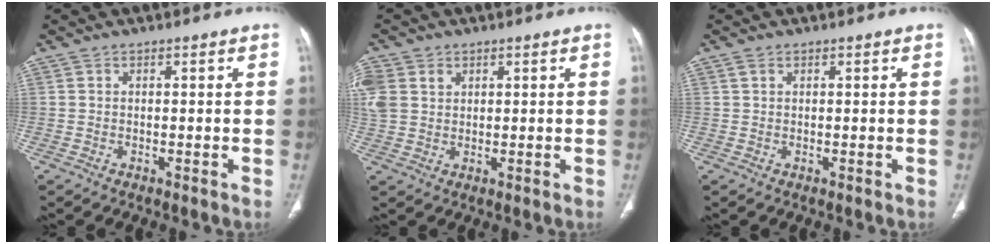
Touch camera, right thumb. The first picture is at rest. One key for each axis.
{"total": 8.8, "fx": 2.9, "fy": 7.0, "fz": 4.6, "tx": -0.129, "ty": 0.012, "tz": 0.063}
{"total": 0.8, "fx": 0.5, "fy": 0.5, "fz": 0.4, "tx": -0.009, "ty": 0.005, "tz": 0.010}